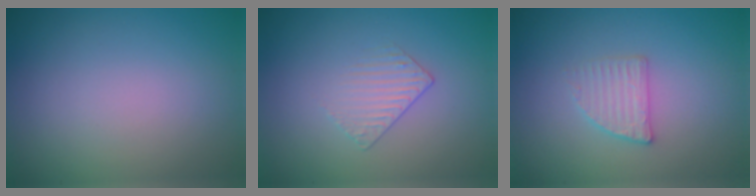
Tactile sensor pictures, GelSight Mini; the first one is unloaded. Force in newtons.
{"total": 1.3, "press": 0.6, "slide": 1.1}
{"total": 2.1, "press": 2.1, "slide": 0.4}